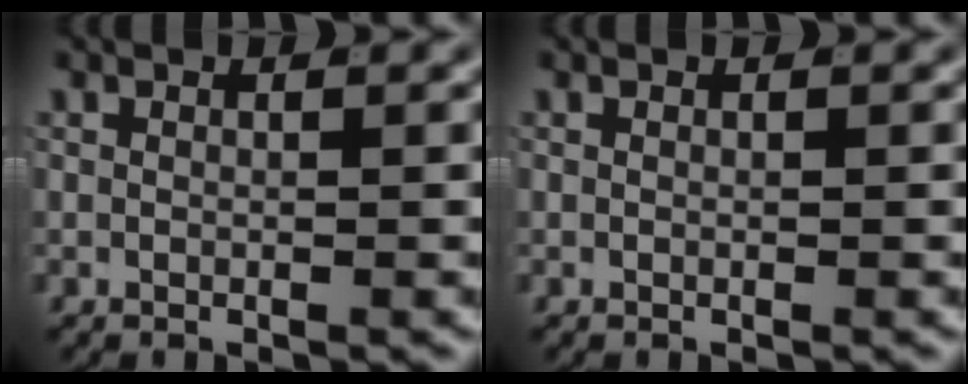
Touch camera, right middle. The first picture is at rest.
{"total": 0.0}